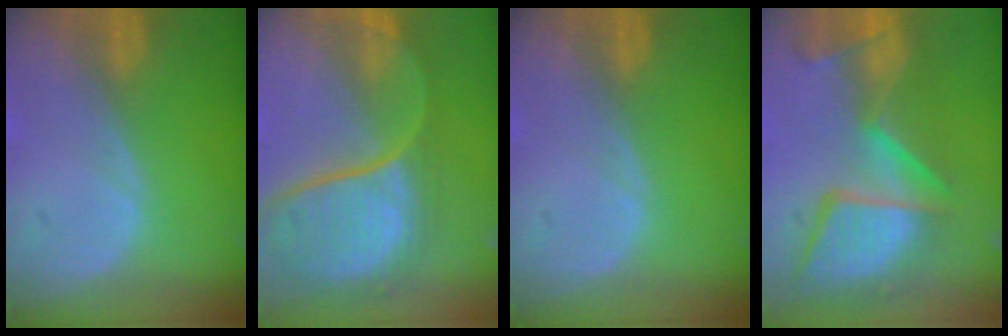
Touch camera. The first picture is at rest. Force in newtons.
{"total": 11.8, "press": 9.8, "slide": 6.6}
{"total": 0.0}
{"total": 13.6, "press": 11.1, "slide": 7.8}